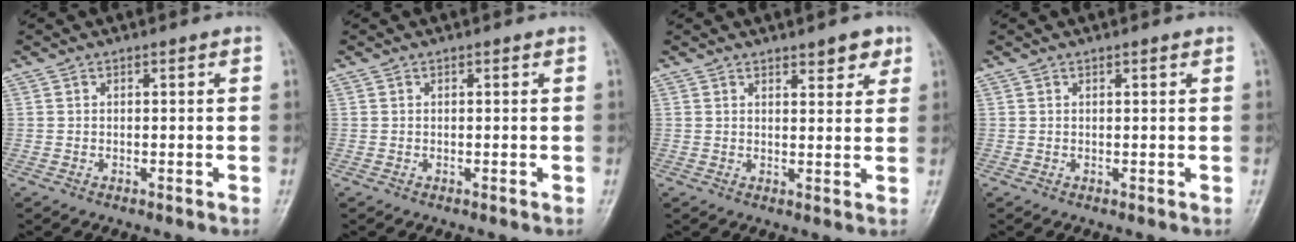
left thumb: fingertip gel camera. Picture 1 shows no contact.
{"total": 0.0}
{"total": 4.2, "force": [2.8, 1.7, 2.6], "torque": [-0.014, -0.014, 0.035]}
{"total": 0.6, "force": [0.4, 0.1, 0.5], "torque": [-0.006, 0.000, 0.005]}